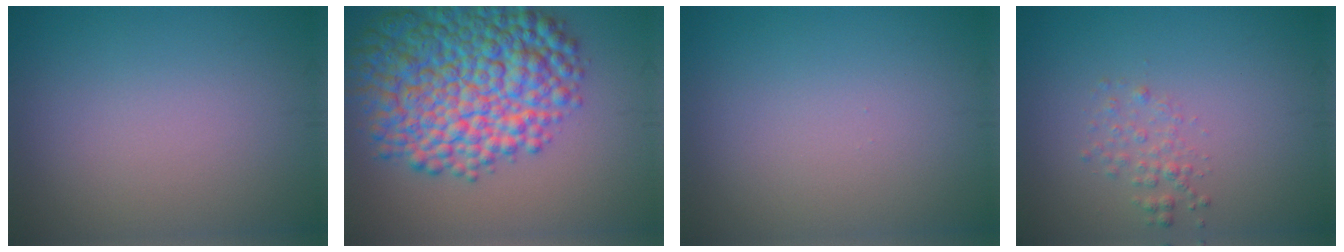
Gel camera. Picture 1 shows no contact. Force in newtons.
{"total": 11.7, "press": 11.7, "slide": 0.2}
{"total": 0.0}
{"total": 1.4, "press": 1.4, "slide": 0.1}